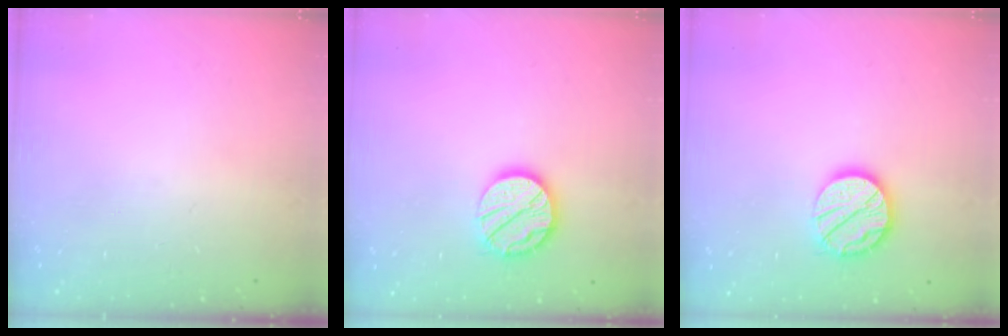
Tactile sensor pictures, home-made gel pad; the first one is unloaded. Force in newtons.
{"total": 13.5, "press": 13.5, "slide": 1.2}
{"total": 13.5, "press": 13.5, "slide": 1.2}